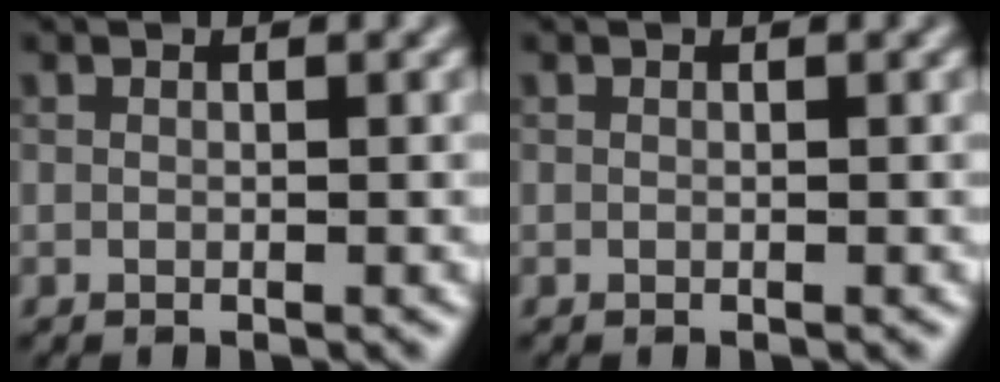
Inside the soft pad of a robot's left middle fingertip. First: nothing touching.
{"total": 0.0}